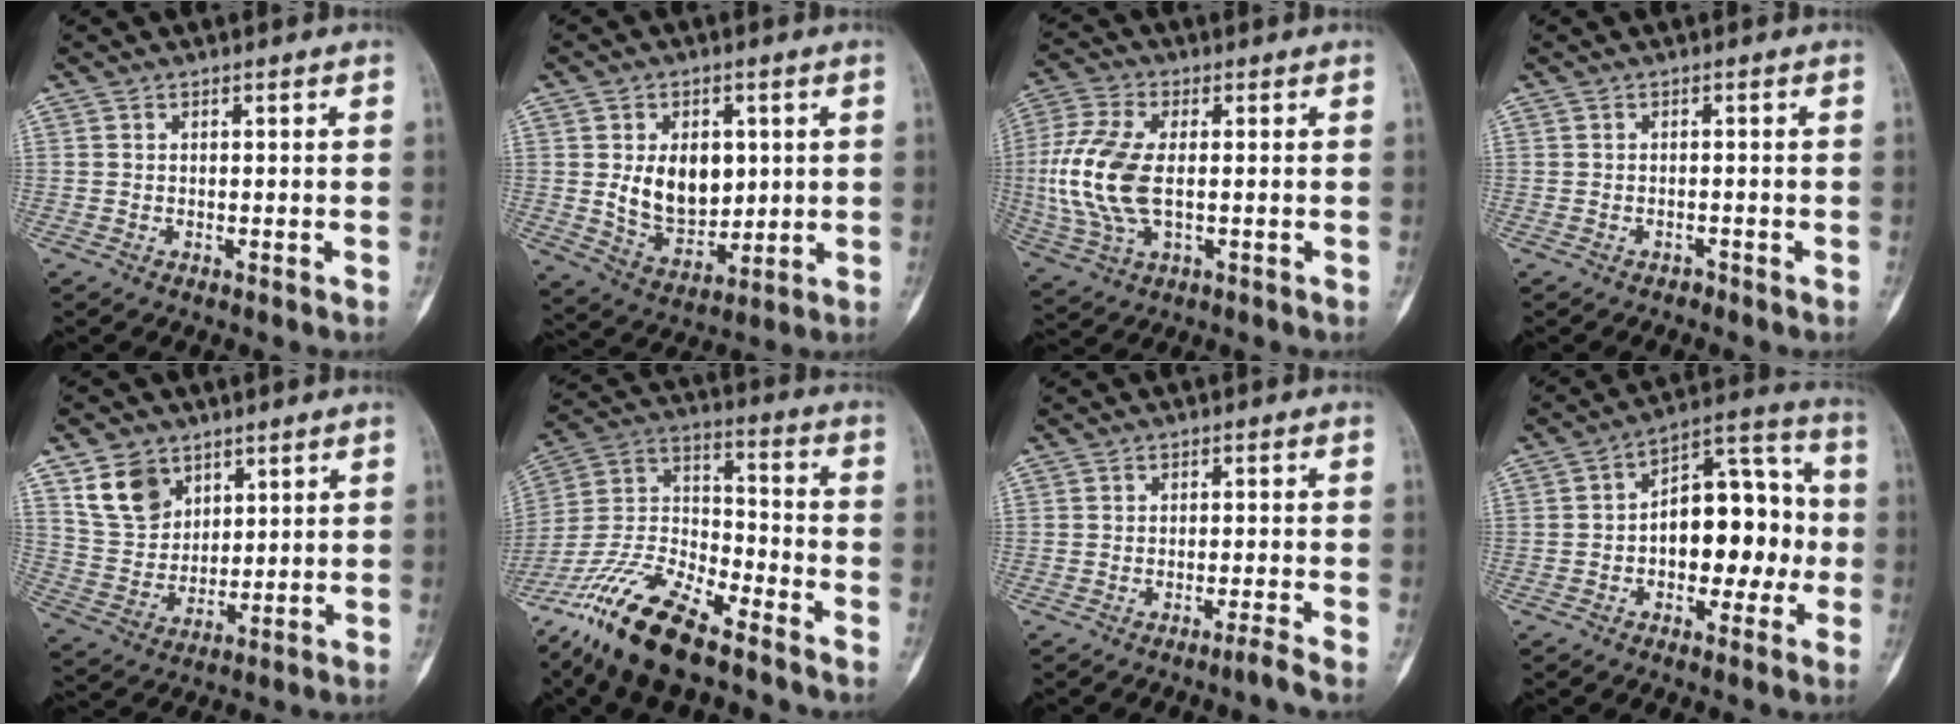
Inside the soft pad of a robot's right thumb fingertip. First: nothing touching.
{"total": 11.6, "force": [1.6, 8.0, 8.2], "torque": [-0.096, -0.019, 0.045]}
{"total": 13.8, "force": [-0.3, 7.3, 11.7], "torque": [-0.271, 0.003, -0.004]}
{"total": 0.8, "force": [-0.7, 0.4, 0.1], "torque": [0.000, 0.003, -0.014]}
{"total": 9.9, "force": [5.6, 7.1, 4.0], "torque": [-0.055, -0.026, 0.120]}
{"total": 19.5, "force": [-13.9, 6.5, 12.0], "torque": [-0.246, 0.059, -0.263]}
{"total": 2.1, "force": [-1.6, -0.8, 1.1], "torque": [-0.029, 0.011, -0.031]}
{"total": 15.8, "force": [-1.6, 9.3, 12.7], "torque": [-0.142, 0.052, -0.028]}